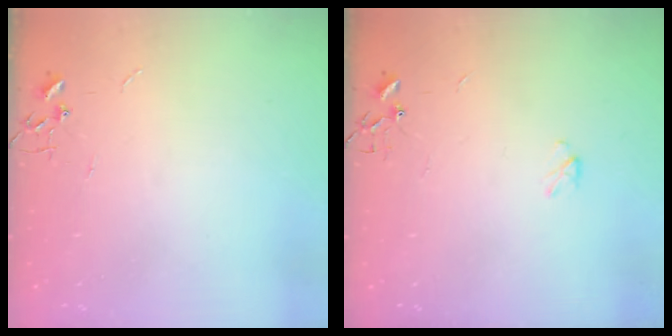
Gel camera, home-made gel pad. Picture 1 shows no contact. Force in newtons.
{"total": 2.9, "press": 2.9, "slide": 0.5}